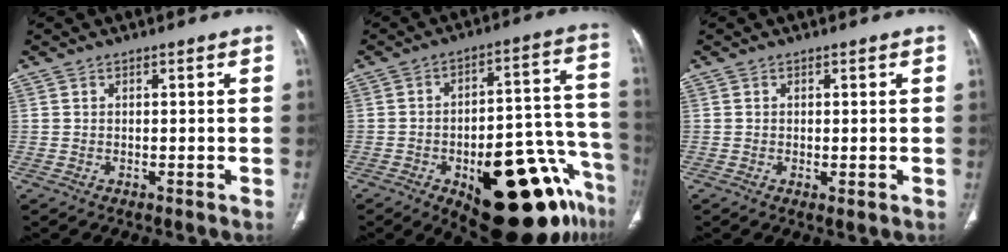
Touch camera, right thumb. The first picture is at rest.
{"total": 26.3, "force": [-13.6, 9.9, 20.2], "torque": [-0.182, 0.085, -0.183]}
{"total": 1.0, "force": [-0.2, 0.3, 0.9], "torque": [-0.019, -0.005, -0.004]}